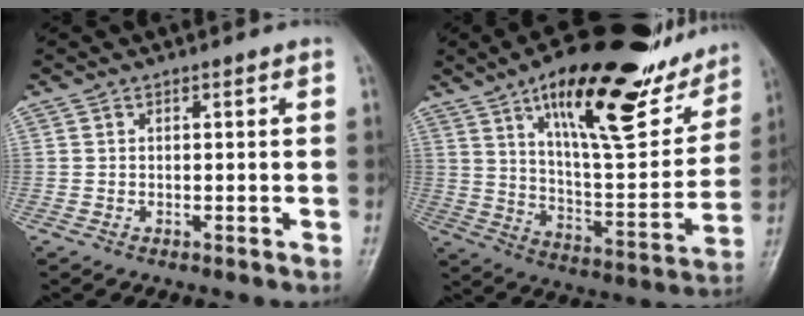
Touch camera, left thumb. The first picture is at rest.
{"total": 27.8, "force": [16.1, 9.6, 20.5], "torque": [-0.256, -0.044, 0.253]}